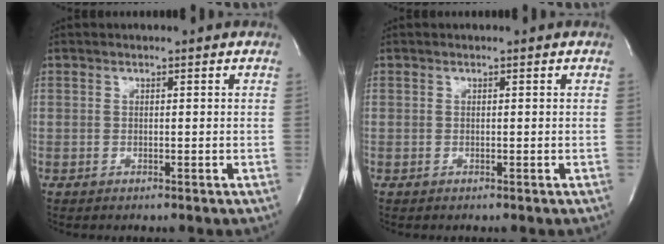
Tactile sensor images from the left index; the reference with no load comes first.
{"total": 0.0}